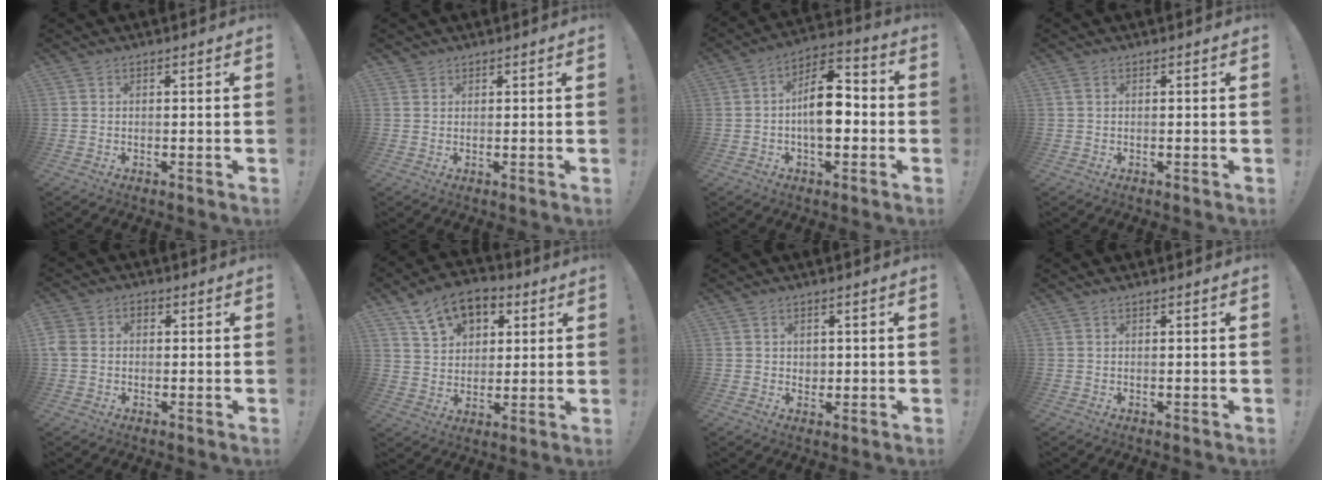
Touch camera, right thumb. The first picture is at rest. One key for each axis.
{"total": 1.4, "fx": 1.2, "fy": 0.8, "fz": 0.1, "tx": 0.005, "ty": -0.008, "tz": 0.021}
{"total": 13.5, "fx": -1.7, "fy": 7.8, "fz": 11.0, "tx": -0.172, "ty": 0.014, "tz": -0.033}
{"total": 0.5, "fx": 0.2, "fy": 0.1, "fz": 0.4, "tx": -0.010, "ty": 0.001, "tz": 0.004}
{"total": 5.3, "fx": -0.3, "fy": 4.5, "fz": 2.8, "tx": -0.056, "ty": 0.007, "tz": -0.005}
{"total": 12.5, "fx": 7.0, "fy": 8.6, "fz": 5.9, "tx": -0.093, "ty": -0.032, "tz": 0.135}
{"total": 2.5, "fx": 1.1, "fy": 2.2, "fz": 0.2, "tx": 0.006, "ty": -0.005, "tz": 0.019}
{"total": 0.7, "fx": 0.5, "fy": -0.1, "fz": 0.4, "tx": -0.001, "ty": -0.002, "tz": 0.007}